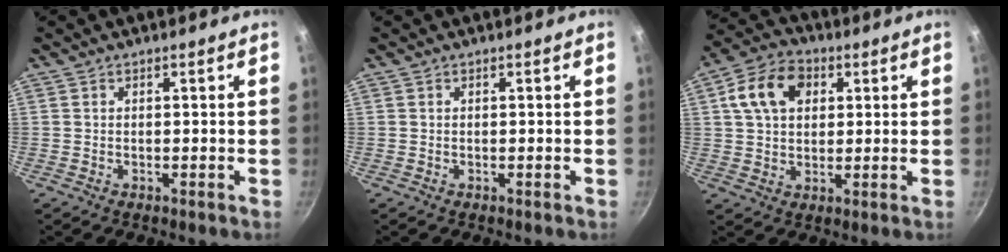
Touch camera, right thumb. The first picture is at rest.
{"total": 0.0}
{"total": 11.4, "force": [3.4, 8.0, 7.3], "torque": [-0.115, 0.010, 0.053]}